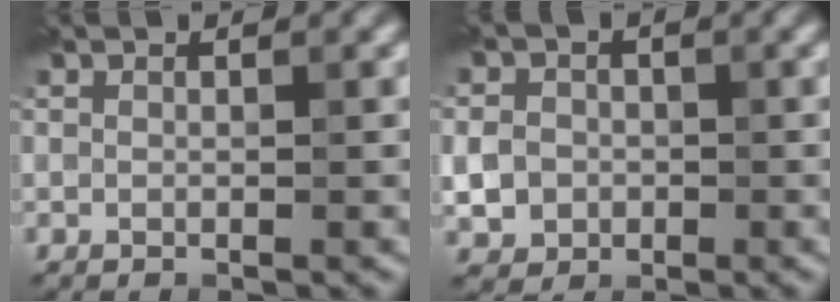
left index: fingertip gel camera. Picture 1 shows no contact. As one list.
[{"total": 3.6, "force": [-0.5, 3.3, 1.3], "torque": [-0.012, -0.001, -0.017]}]